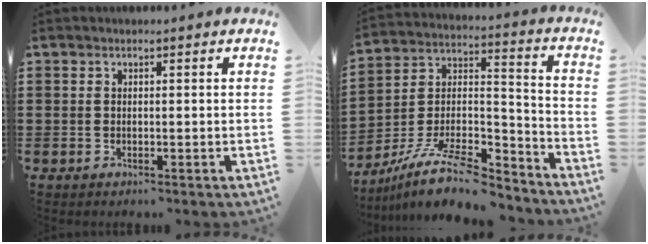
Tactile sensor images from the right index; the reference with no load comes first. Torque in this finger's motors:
{"motor_torque": [0.08, -0.07, -0.19, -0.21]}